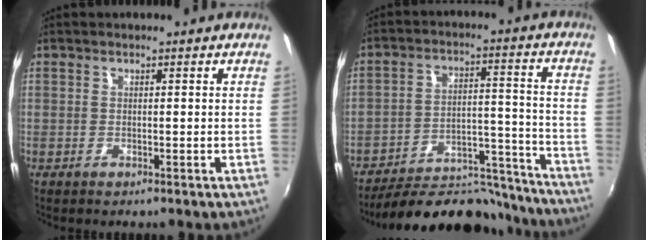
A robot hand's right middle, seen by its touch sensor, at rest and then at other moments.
{"total": 20.8, "force": [-19.1, 5.9, 5.9], "torque": [-0.098, 0.036, -0.252]}